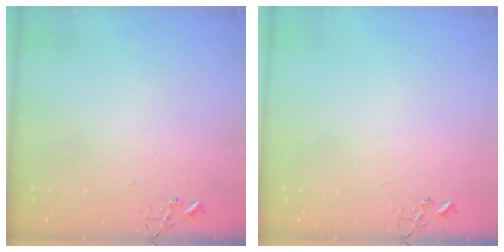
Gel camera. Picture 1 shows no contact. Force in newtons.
{"total": 0.0}